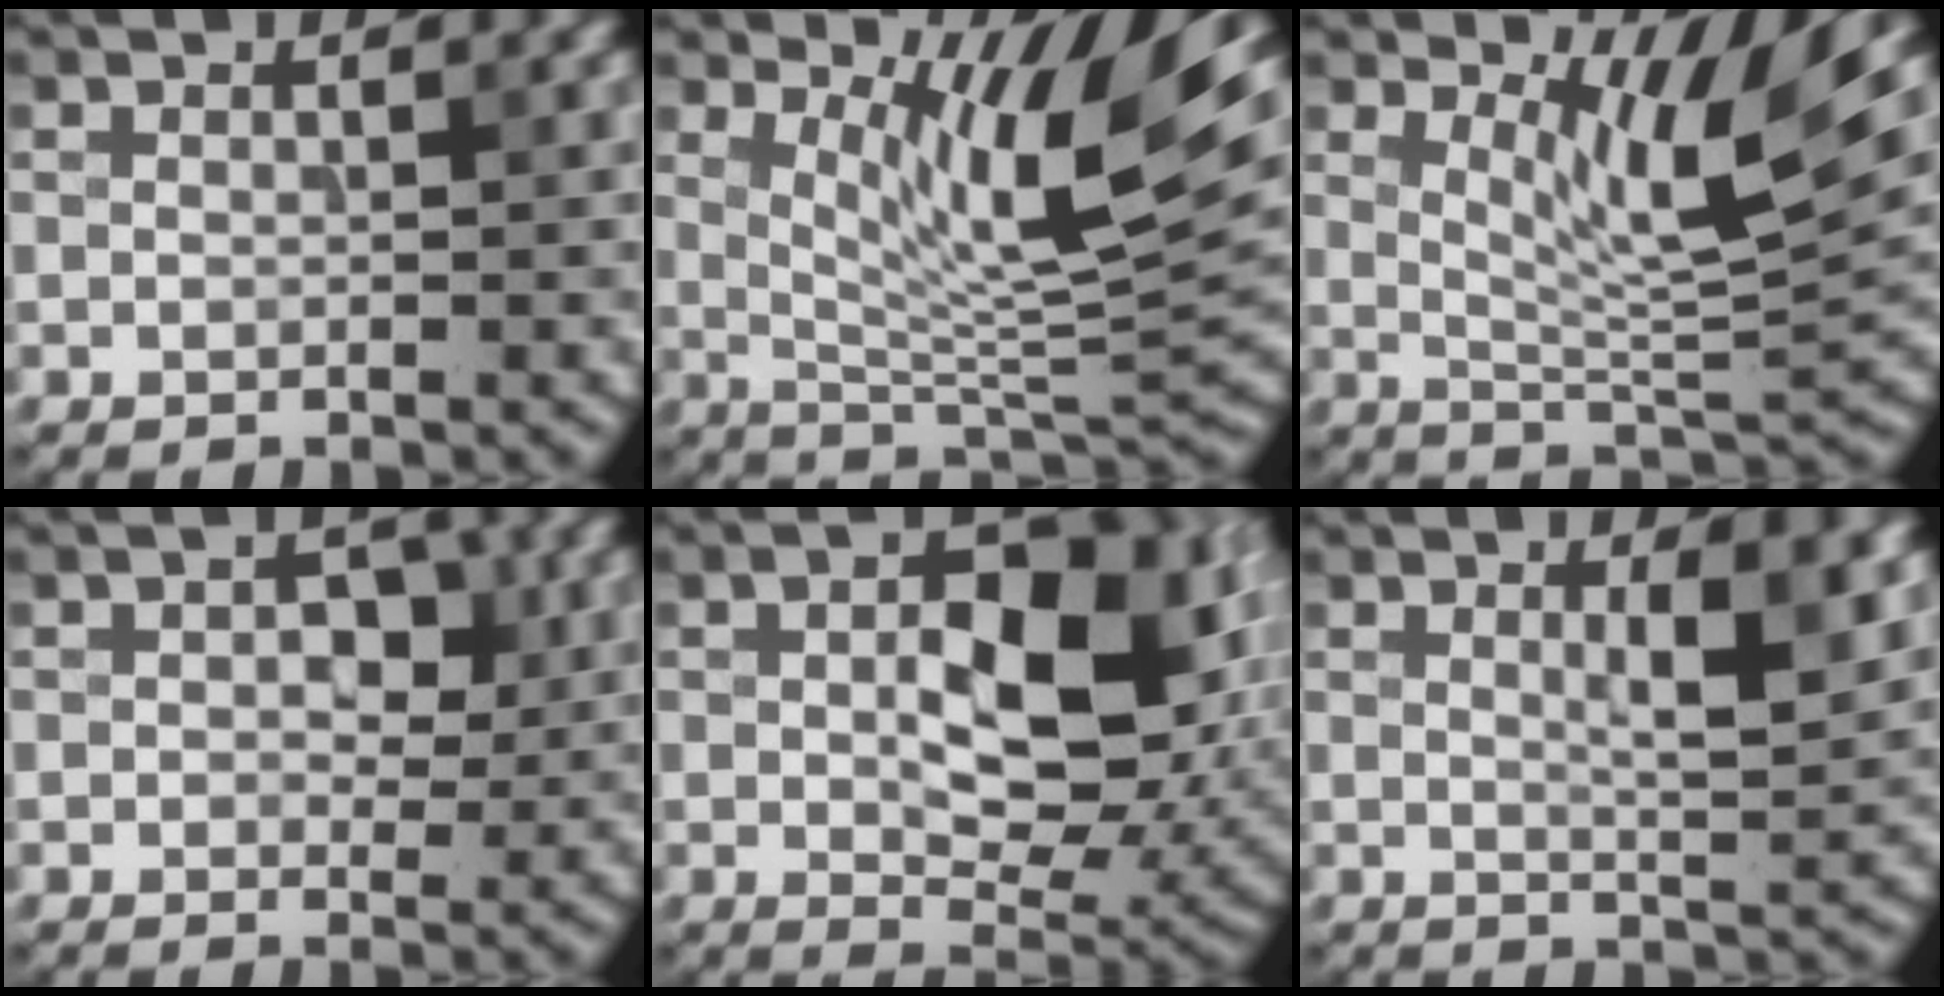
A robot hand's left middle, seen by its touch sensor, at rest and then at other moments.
{"total": 9.7, "force": [3.9, 1.9, 8.7], "torque": [-0.134, -0.014, 0.076]}
{"total": 6.6, "force": [3.4, 1.2, 5.5], "torque": [-0.092, -0.010, 0.061]}
{"total": 3.2, "force": [0.5, 2.1, 2.3], "torque": [-0.027, -0.001, 0.002]}
{"total": 12.0, "force": [1.1, 6.3, 10.1], "torque": [-0.139, -0.001, 0.024]}
{"total": 4.0, "force": [1.2, 0.8, 3.8], "torque": [-0.054, -0.004, 0.019]}